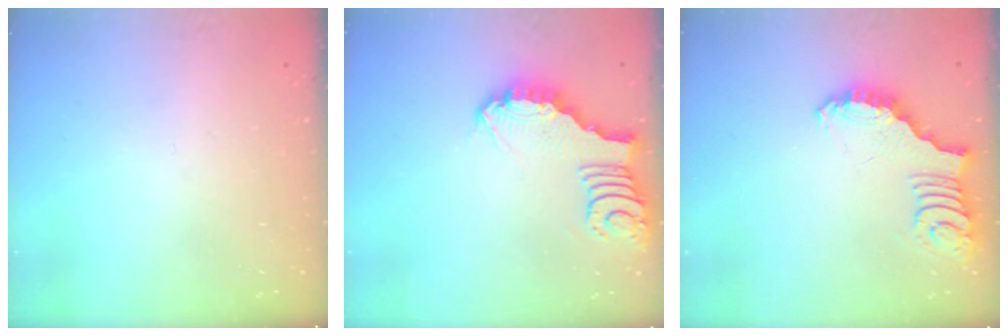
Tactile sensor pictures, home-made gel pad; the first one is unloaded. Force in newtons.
{"total": 3.0, "press": 3.0, "slide": 0.1}
{"total": 2.6, "press": 2.6, "slide": 0.5}